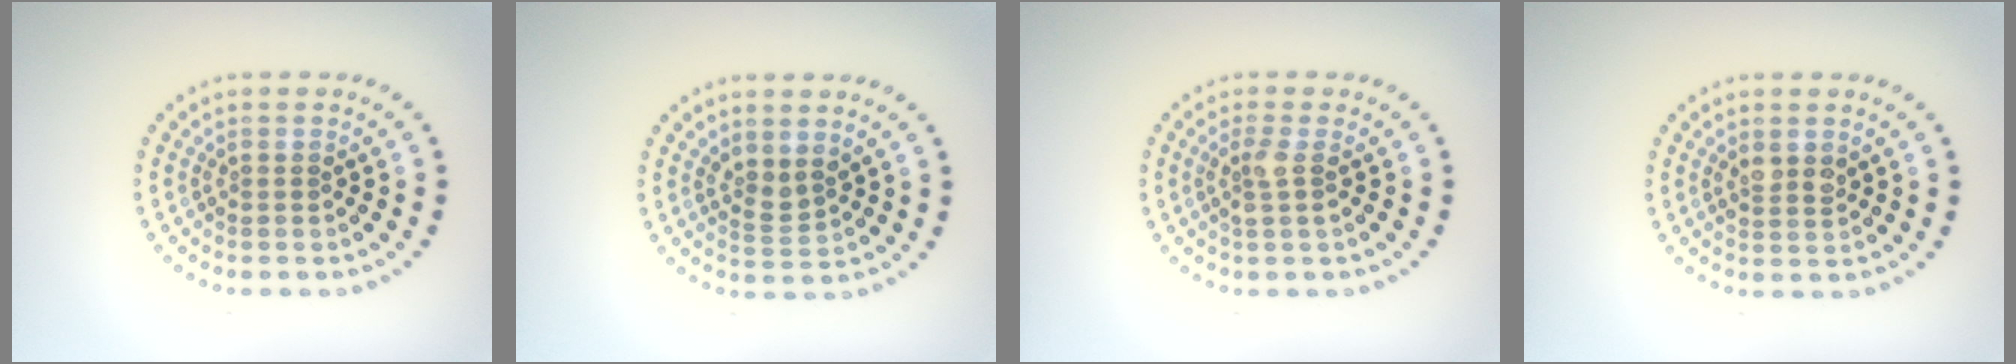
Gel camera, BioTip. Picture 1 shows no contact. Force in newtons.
{"total": 1.8, "press": 1.4, "slide": 1.2}
{"total": 1.7, "press": 1.4, "slide": 1.0}
{"total": 1.7, "press": 1.7, "slide": 0.4}